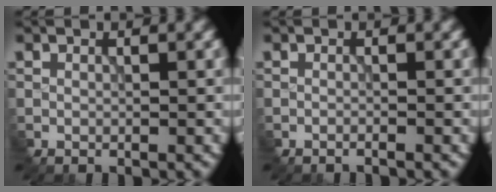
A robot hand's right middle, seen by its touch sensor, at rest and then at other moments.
{"total": 0.8, "force": [-0.6, 0.2, 0.5], "torque": [-0.001, -0.002, -0.016]}